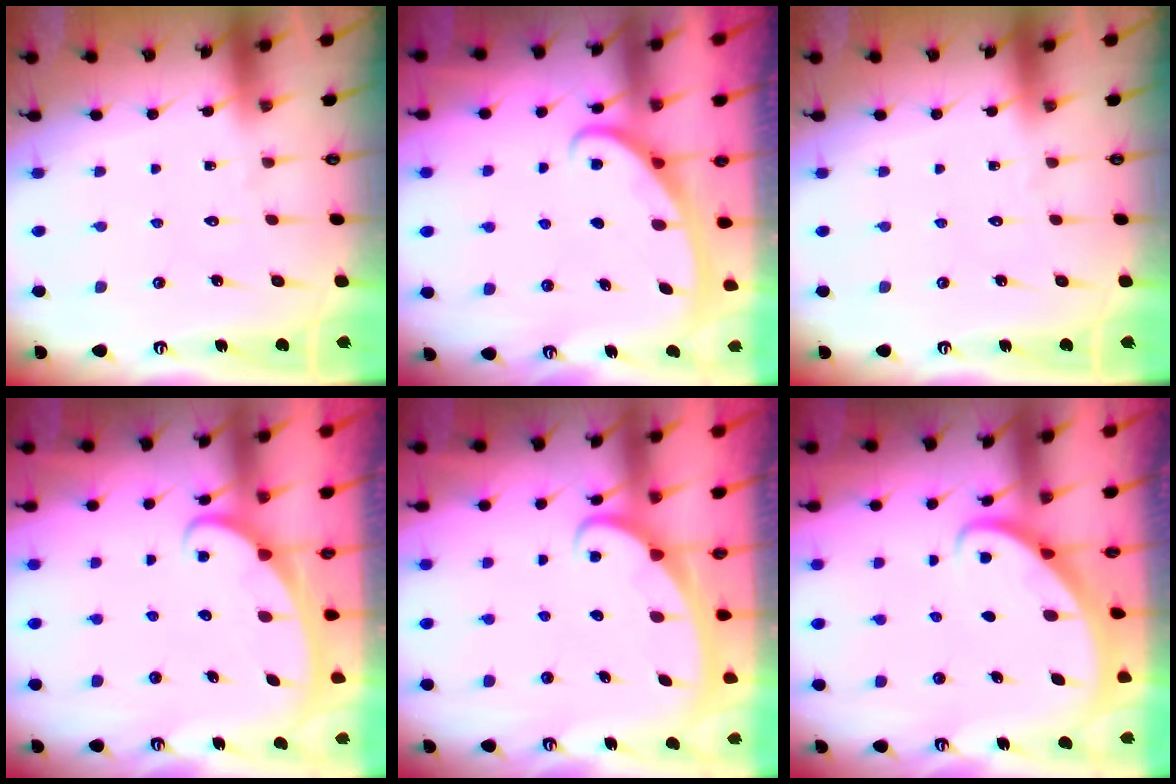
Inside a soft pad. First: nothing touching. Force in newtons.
{"total": 2.8, "press": 2.8, "slide": 0.4}
{"total": 0.0}
{"total": 2.4, "press": 2.4, "slide": 0.3}
{"total": 2.4, "press": 2.4, "slide": 0.3}
{"total": 2.8, "press": 2.8, "slide": 0.2}